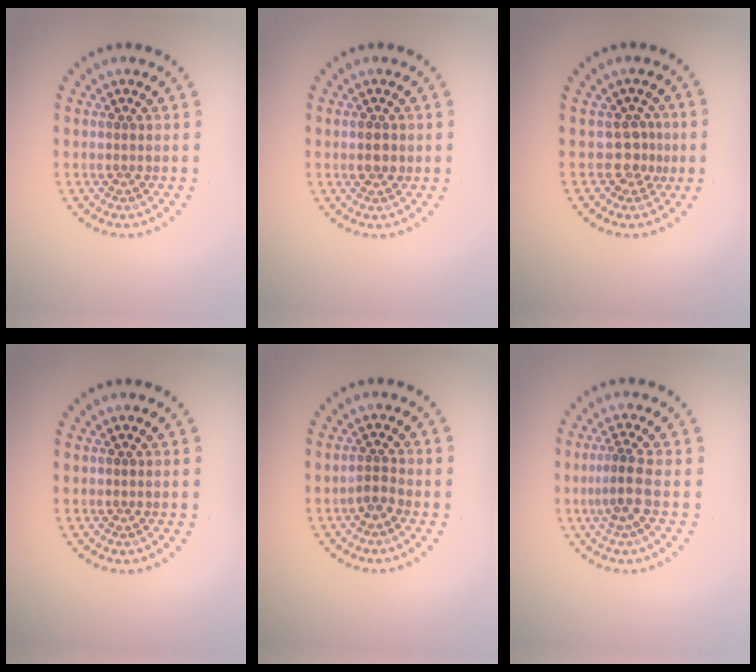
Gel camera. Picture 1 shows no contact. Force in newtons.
{"total": 1.2, "press": 1.2, "slide": 0.2}
{"total": 1.9, "press": 1.4, "slide": 1.4}
{"total": 0.0}
{"total": 1.4, "press": 1.2, "slide": 0.8}
{"total": 2.1, "press": 1.7, "slide": 1.3}